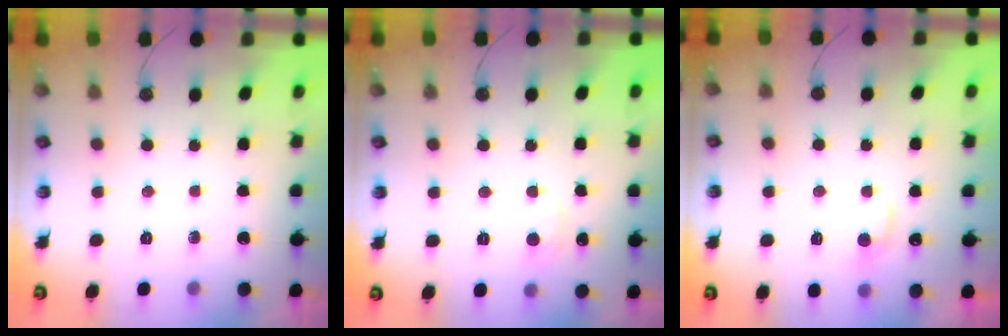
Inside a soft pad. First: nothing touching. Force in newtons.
{"total": 2.6, "press": 2.5, "slide": 0.5}
{"total": 1.3, "press": 1.2, "slide": 0.5}